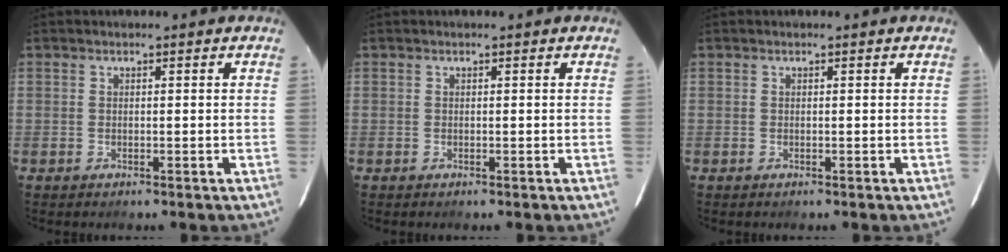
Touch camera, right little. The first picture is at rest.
{"total": 0.0}
{"total": 0.0}